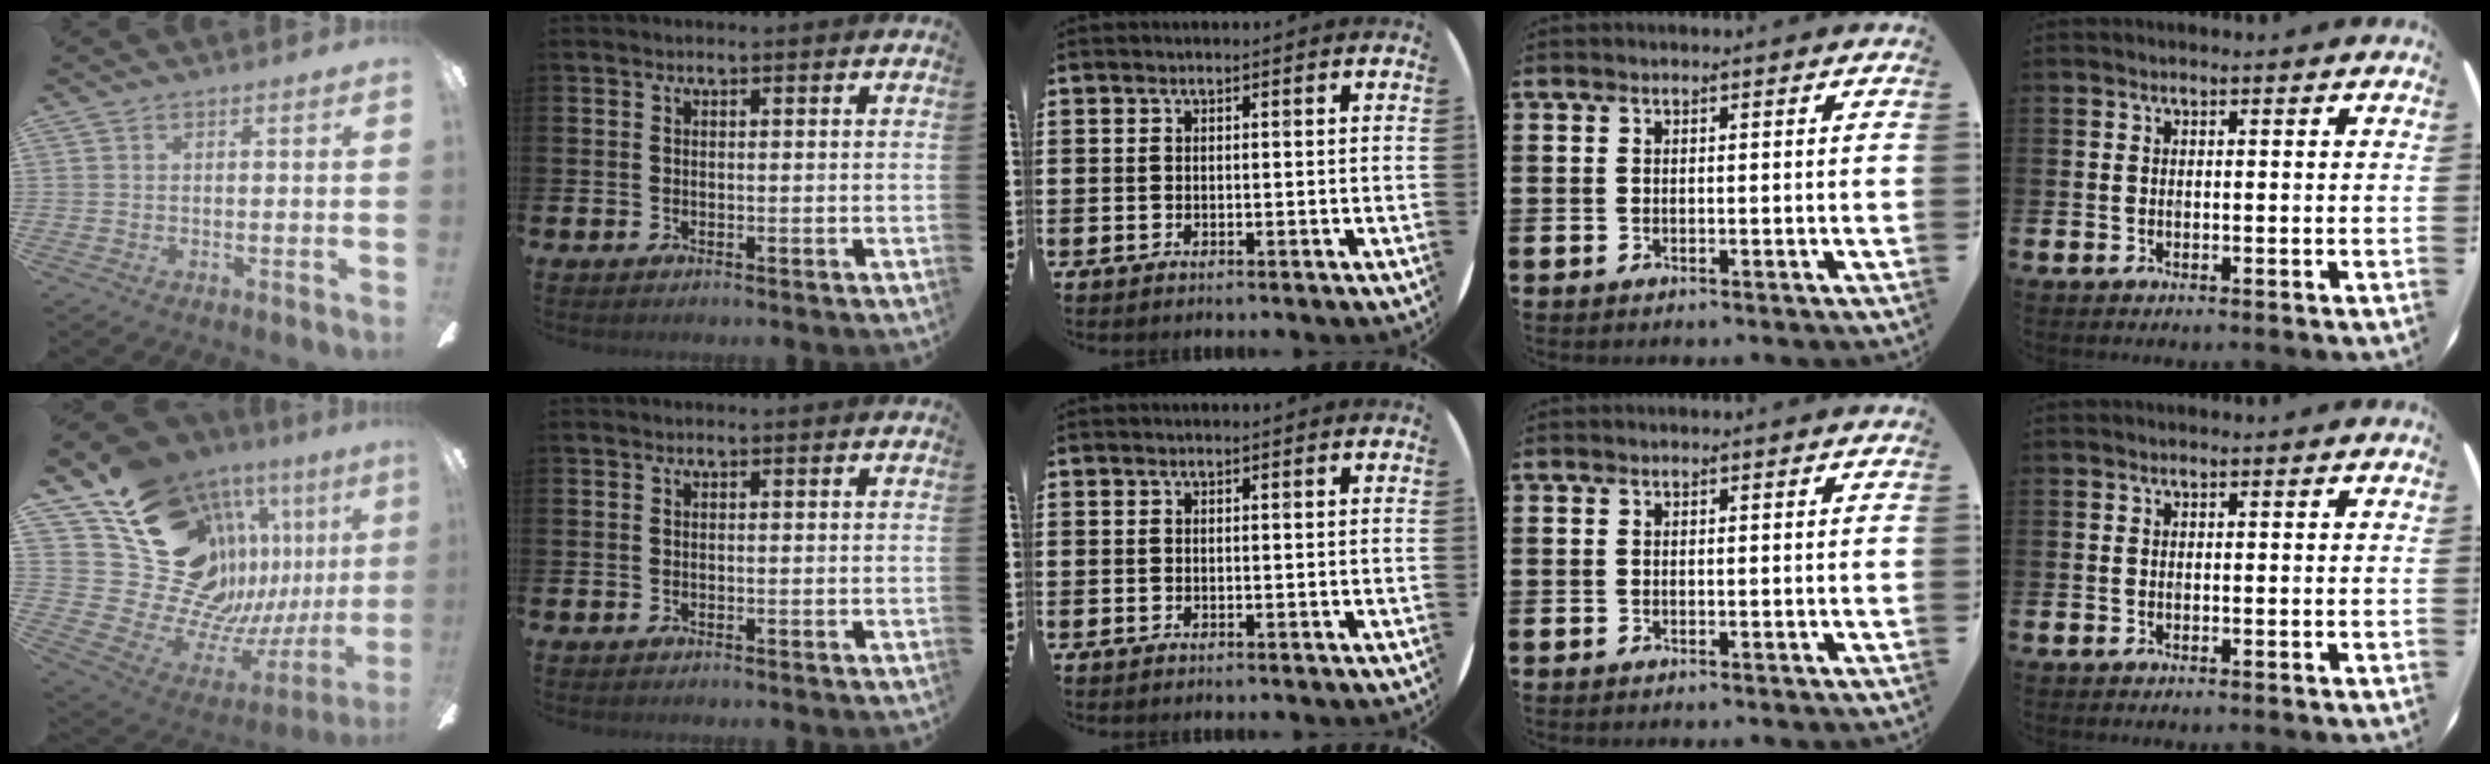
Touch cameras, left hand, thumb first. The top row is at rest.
{"thumb": {"total": 21.7, "force": [11.3, 14.6, 11.6], "torque": [-0.176, -0.124, 0.258]}}